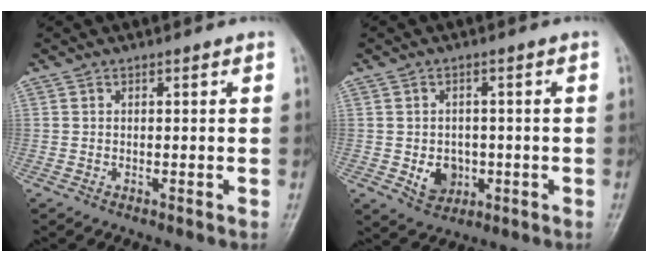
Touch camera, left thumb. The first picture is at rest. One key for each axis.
{"total": 5.3, "fx": -1.1, "fy": 4.4, "fz": 2.8, "tx": -0.021, "ty": 0.004, "tz": -0.007}